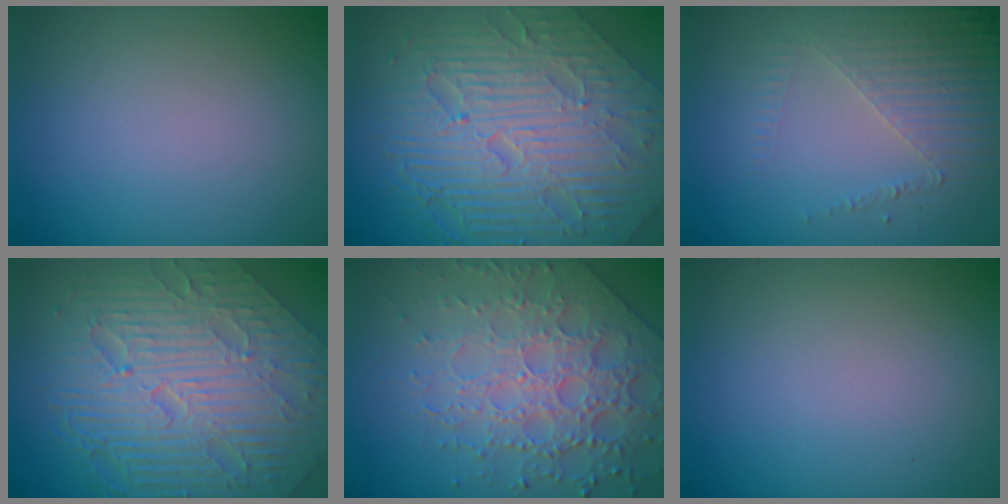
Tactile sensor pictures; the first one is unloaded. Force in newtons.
{"total": 11.4, "press": 7.5, "slide": 8.6}
{"total": 5.2, "press": 3.1, "slide": 4.2}
{"total": 11.4, "press": 7.5, "slide": 8.6}
{"total": 6.6, "press": 5.4, "slide": 3.9}
{"total": 0.0}